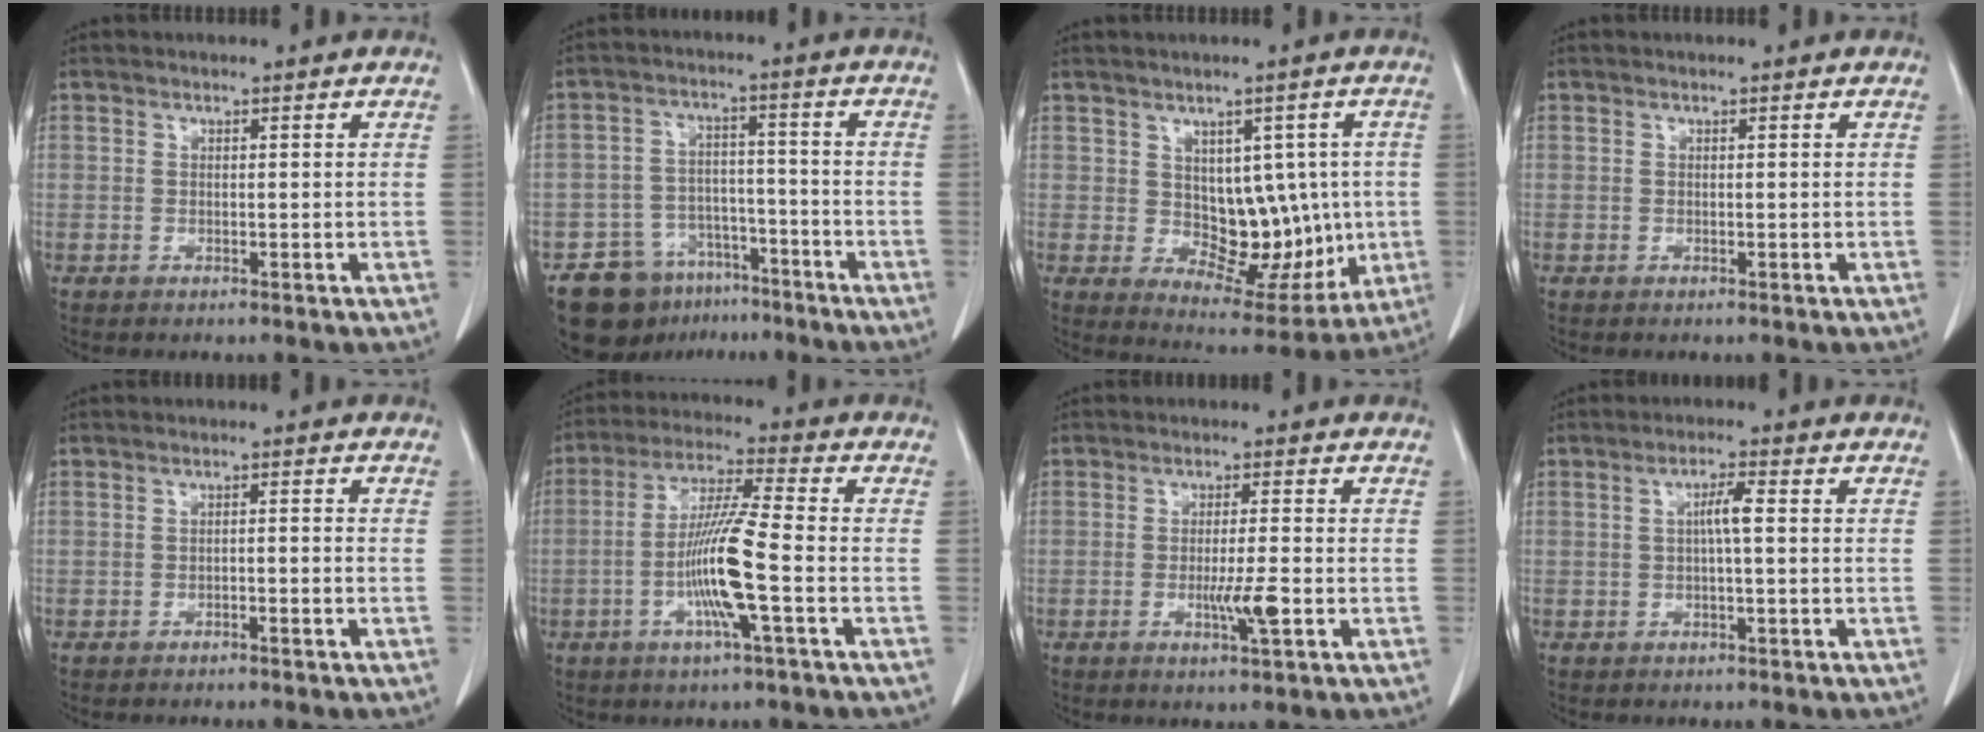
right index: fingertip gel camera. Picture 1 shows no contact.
{"total": 10.4, "force": [-6.9, 7.2, 2.7], "torque": [-0.042, 0.028, -0.108]}
{"total": 10.8, "force": [0.1, 6.5, 8.6], "torque": [-0.095, 0.011, 0.026]}
{"total": 0.0}
{"total": 1.3, "force": [-0.7, 0.0, 1.1], "torque": [-0.018, 0.005, -0.011]}
{"total": 11.2, "force": [-2.9, -0.2, 10.8], "torque": [-0.210, -0.004, -0.061]}
{"total": 4.6, "force": [-1.3, 0.0, 4.4], "torque": [-0.075, -0.007, -0.021]}
{"total": 3.0, "force": [0.3, 0.2, 3.0], "torque": [-0.053, 0.005, 0.002]}